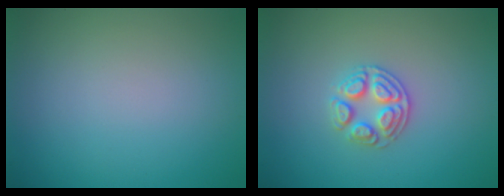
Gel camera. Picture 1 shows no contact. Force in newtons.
{"total": 2.9, "press": 2.7, "slide": 1.0}